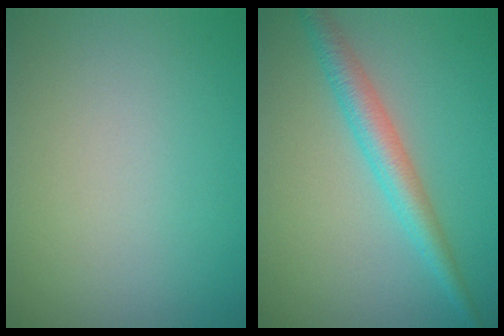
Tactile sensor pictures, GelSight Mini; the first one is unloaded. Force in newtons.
{"total": 3.4, "press": 3.4, "slide": 0.2}